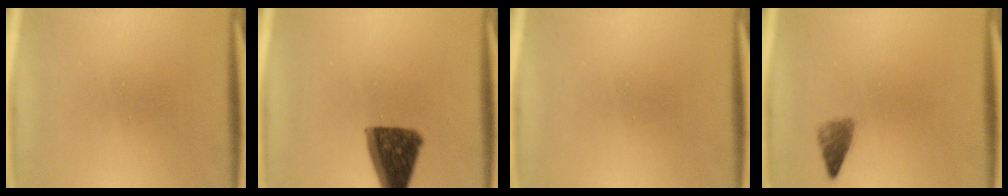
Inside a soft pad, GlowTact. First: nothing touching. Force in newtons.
{"total": 11.1}
{"total": 0.0}
{"total": 2.2}